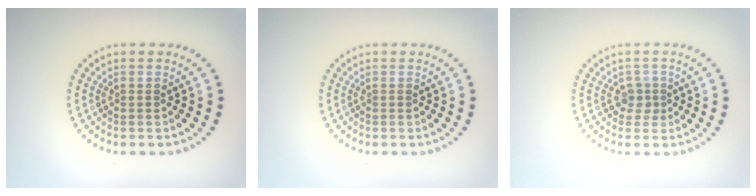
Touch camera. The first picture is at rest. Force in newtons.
{"total": 0.0}
{"total": 1.6, "press": 1.2, "slide": 1.0}